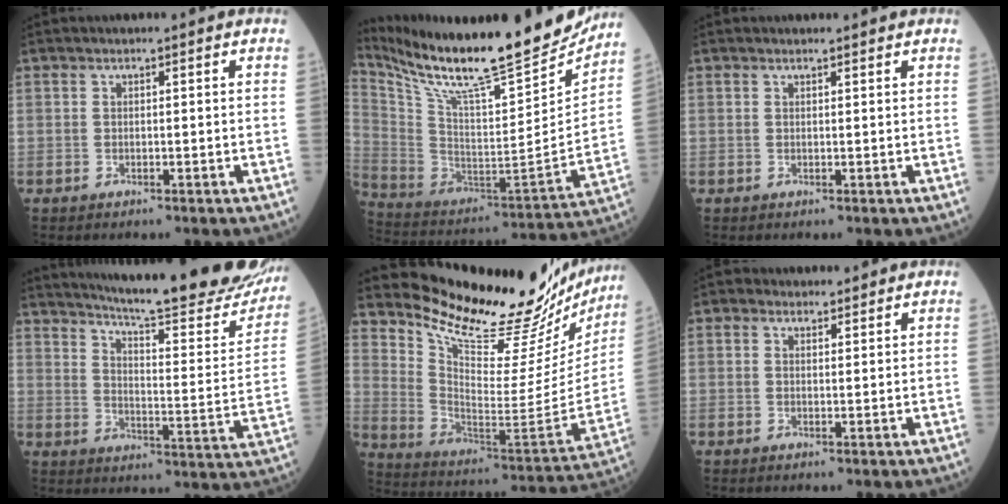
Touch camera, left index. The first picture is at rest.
{"total": 27.6, "force": [24.1, 3.4, 13.0], "torque": [-0.247, -0.063, 0.374]}
{"total": 0.9, "force": [0.9, 0.1, 0.0], "torque": [-0.009, 0.001, 0.012]}
{"total": 28.4, "force": [25.0, 2.7, 13.1], "torque": [-0.195, -0.091, 0.313]}
{"total": 27.6, "force": [25.7, 4.0, 9.5], "torque": [-0.159, -0.115, 0.351]}
{"total": 2.0, "force": [1.6, 1.2, 0.2], "torque": [-0.004, 0.010, 0.021]}